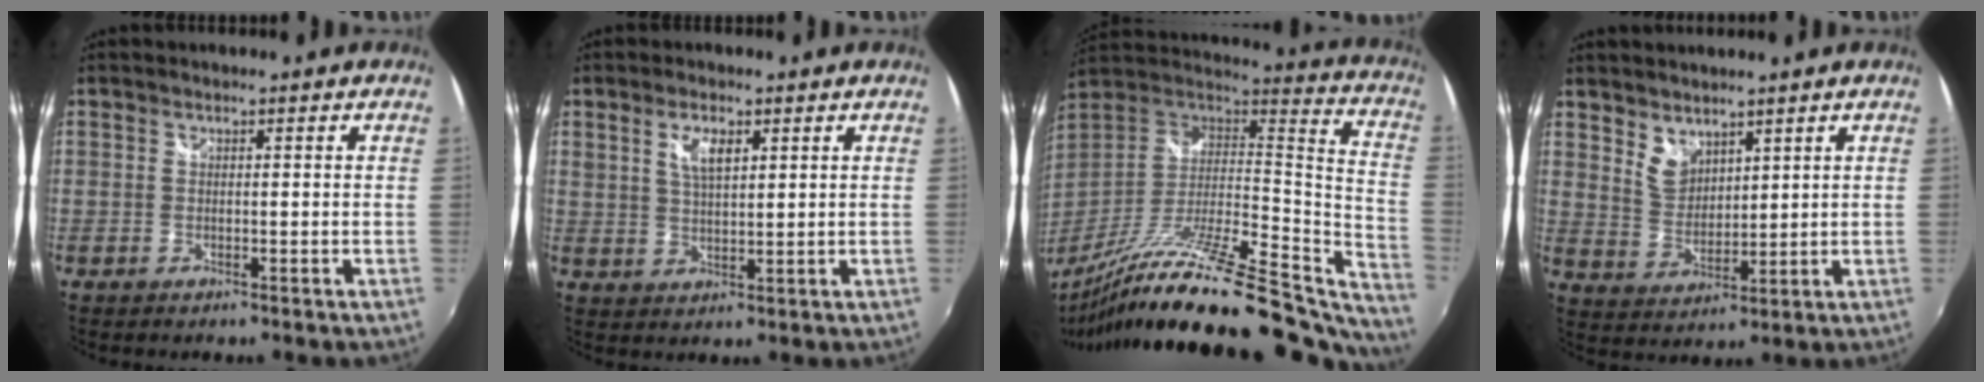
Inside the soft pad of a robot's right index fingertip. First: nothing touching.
{"total": 4.8, "force": [2.2, 2.0, 3.8], "torque": [-0.067, 0.002, 0.041]}
{"total": 33.6, "force": [-26.9, 6.3, 19.2], "torque": [-0.256, -0.053, -0.417]}
{"total": 5.4, "force": [4.0, 3.0, 2.0], "torque": [-0.026, 0.000, 0.082]}